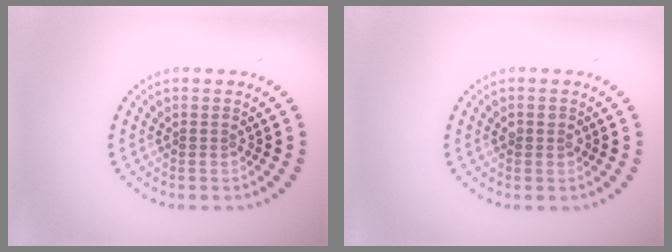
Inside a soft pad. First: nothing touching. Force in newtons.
{"total": 1.1, "press": 1.1, "slide": 0.2}